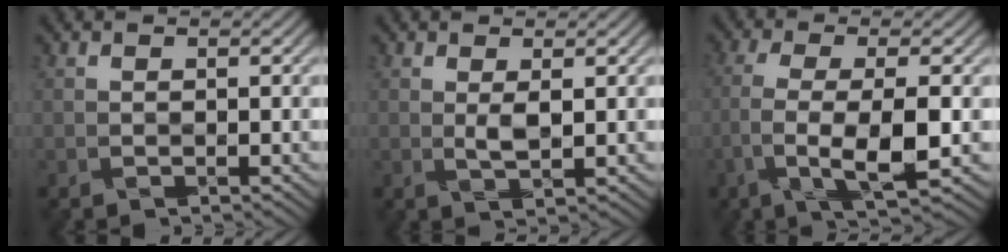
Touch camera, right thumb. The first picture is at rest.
{"total": 1.6, "force": [0.6, 0.3, 1.4], "torque": [-0.031, -0.002, 0.015]}
{"total": 7.2, "force": [-2.2, 1.9, 6.6], "torque": [-0.121, 0.002, -0.046]}